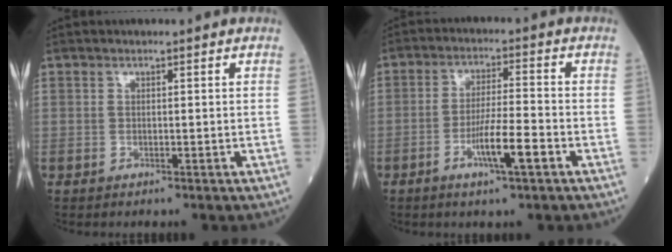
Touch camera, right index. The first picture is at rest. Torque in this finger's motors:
{"motor_torque": [1.32, -0.53, 0.60, 0.16]}